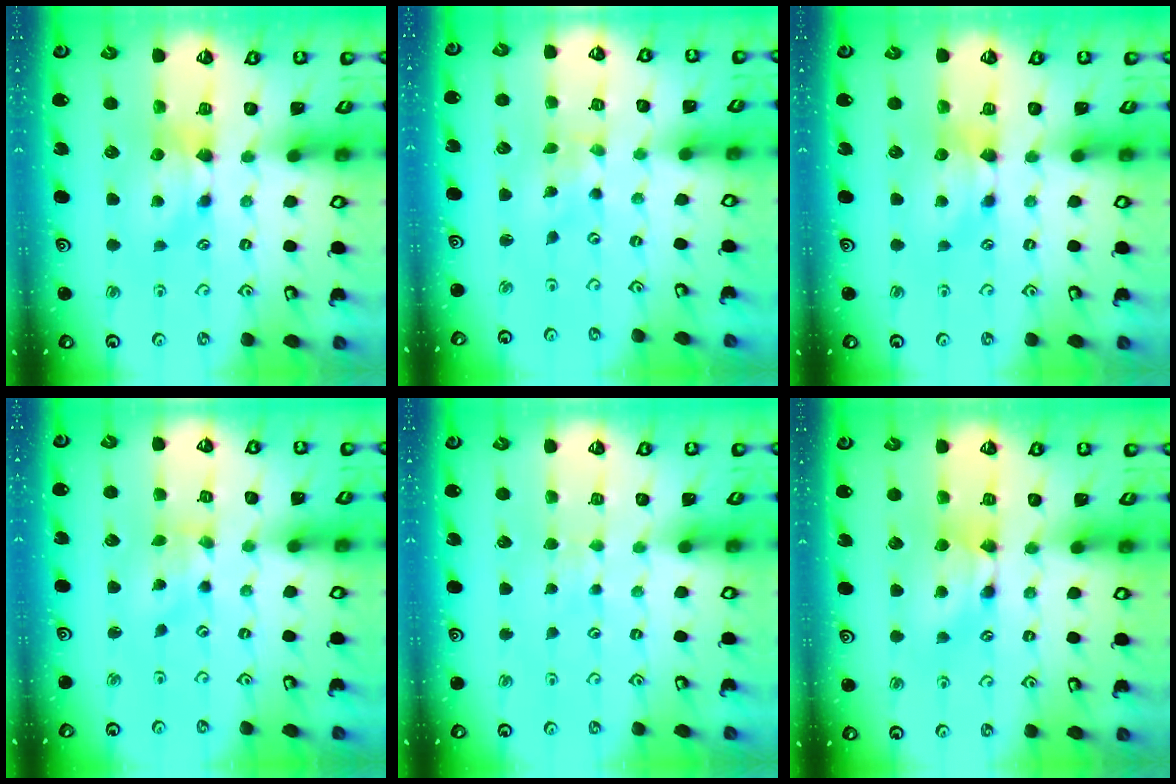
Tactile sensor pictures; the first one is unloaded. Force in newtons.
{"total": 5.9, "press": 5.8, "slide": 0.7}
{"total": 0.0}
{"total": 2.0, "press": 1.7, "slide": 1.0}
{"total": 3.6, "press": 3.6, "slide": 0.4}
{"total": 1.3, "press": 1.3, "slide": 0.1}